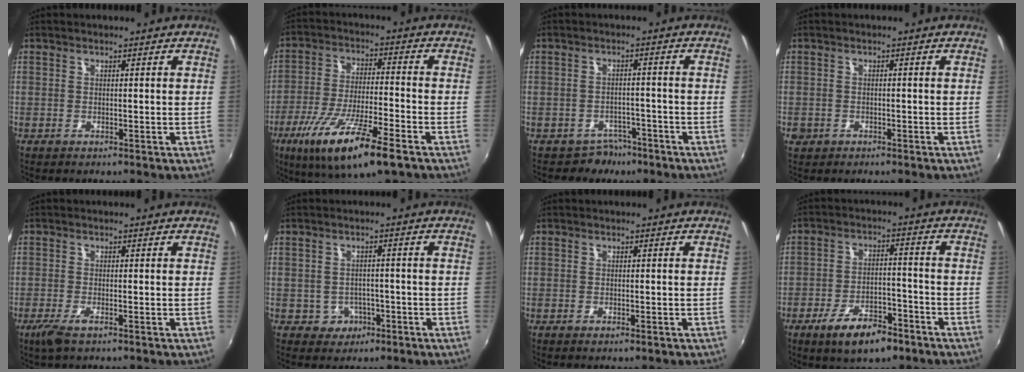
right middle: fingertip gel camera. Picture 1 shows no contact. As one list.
[{"total": 16.6, "force": [-9.3, 3.0, 13.4], "torque": [-0.260, -0.042, -0.168]}, {"total": 4.3, "force": [-3.2, 2.9, 0.0], "torque": [-0.005, 0.015, -0.045]}, {"total": 2.1, "force": [-1.0, 1.7, 0.7], "torque": [-0.019, -0.004, -0.017]}, {"total": 3.3, "force": [-2.0, 0.6, 2.5], "torque": [-0.057, -0.012, -0.039]}, {"total": 4.1, "force": [-1.7, 3.6, 0.7], "torque": [-0.023, 0.010, -0.016]}, {"total": 1.0, "force": [-0.6, 0.3, 0.7], "torque": [-0.011, -0.001, -0.009]}, {"total": 11.4, "force": [-7.6, 3.5, 7.8], "torque": [-0.160, -0.012, -0.126]}]